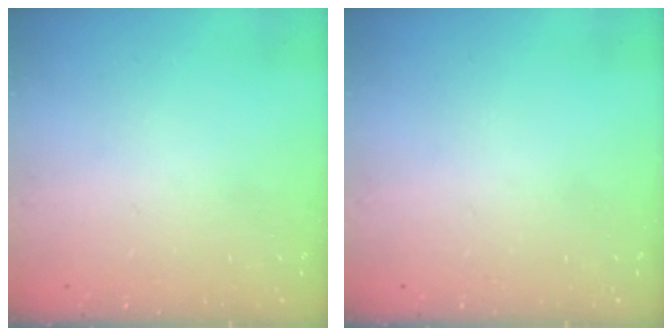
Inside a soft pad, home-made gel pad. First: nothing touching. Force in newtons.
{"total": 0.0}